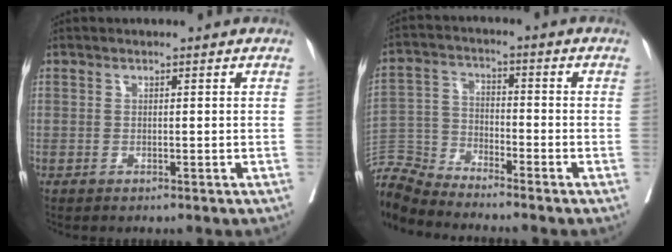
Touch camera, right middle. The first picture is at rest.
{"total": 9.2, "force": [-9.1, -0.8, 1.0], "torque": [-0.030, 0.005, -0.181]}